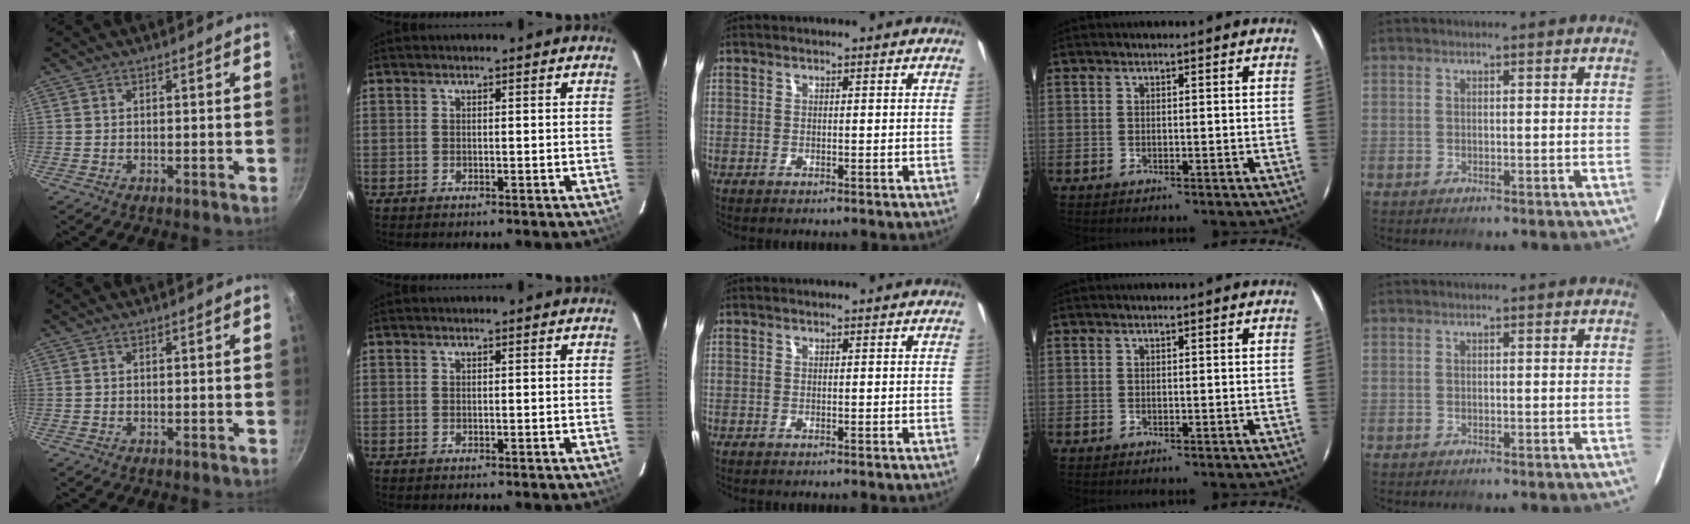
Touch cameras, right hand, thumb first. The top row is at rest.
{}